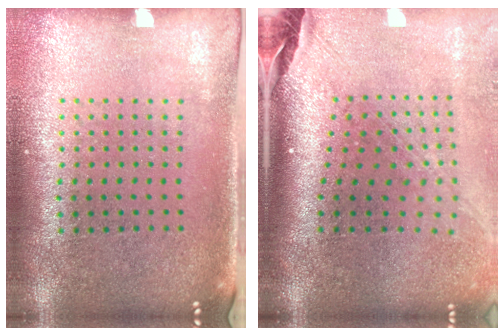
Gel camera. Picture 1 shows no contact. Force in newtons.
{"total": 2.8, "press": 2.1, "slide": 1.9}